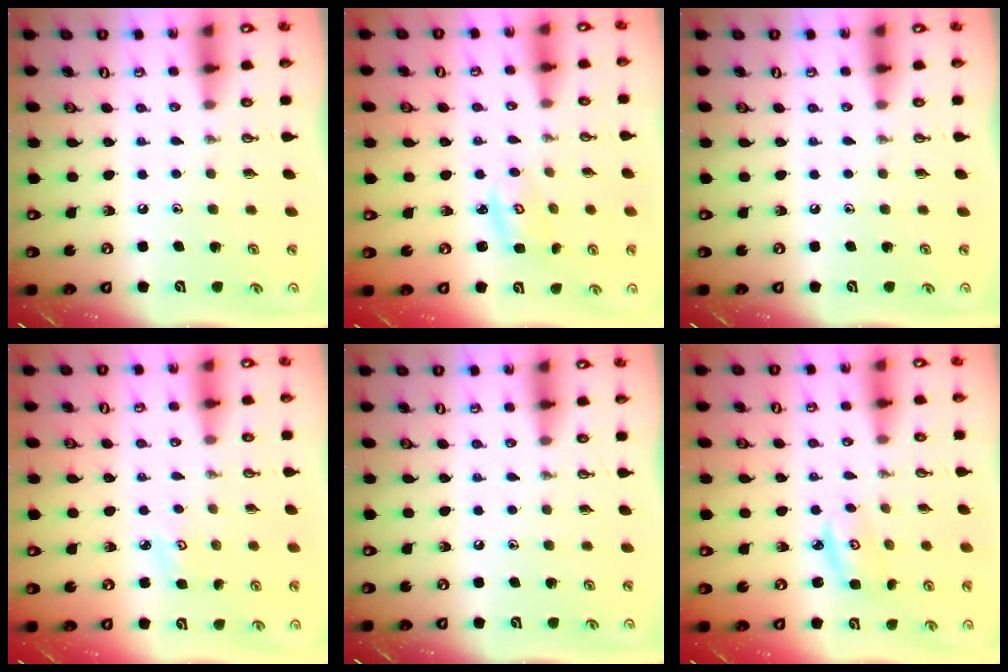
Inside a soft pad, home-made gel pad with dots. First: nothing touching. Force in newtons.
{"total": 2.9, "press": 2.9, "slide": 0.4}
{"total": 0.0}
{"total": 2.8, "press": 2.8, "slide": 0.4}
{"total": 0.0}
{"total": 3.3, "press": 3.2, "slide": 0.3}